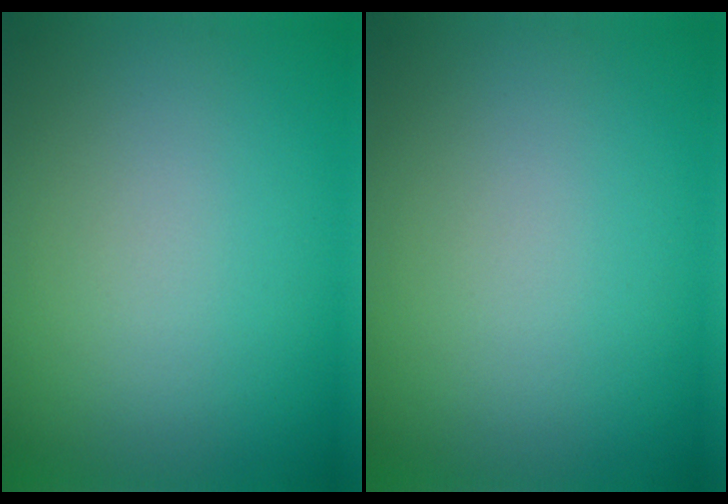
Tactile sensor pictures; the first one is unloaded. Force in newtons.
{"total": 0.0}